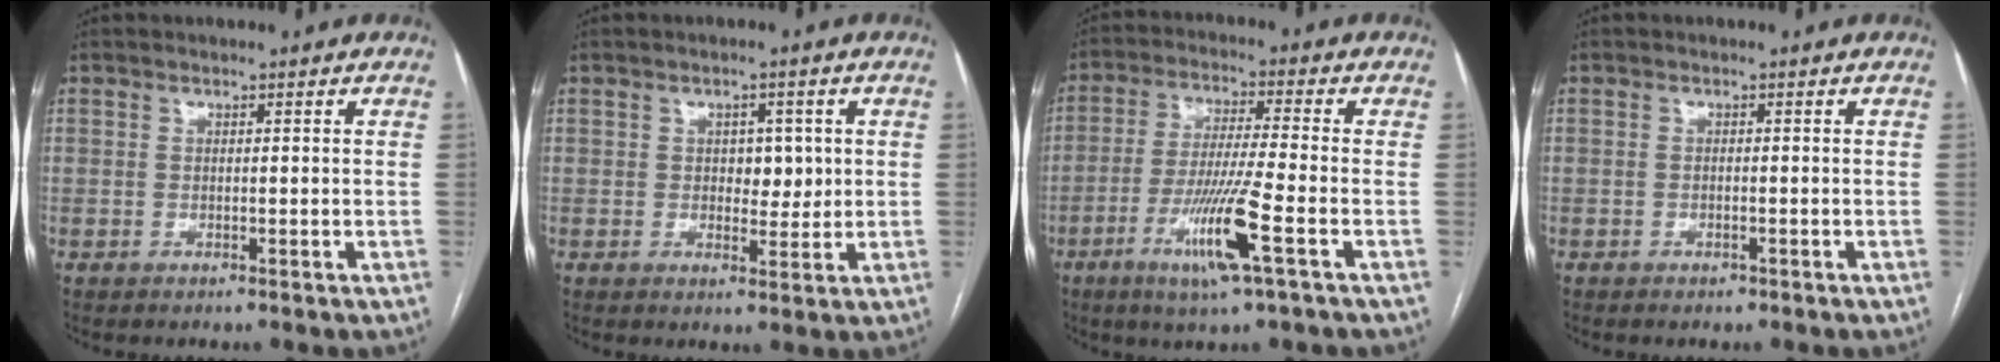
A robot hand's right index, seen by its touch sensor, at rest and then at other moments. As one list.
[{"total": 3.8, "force": [0.7, 2.4, 2.9], "torque": [-0.031, 0.000, 0.010]}, {"total": 10.5, "force": [-4.3, -0.7, 9.6], "torque": [-0.188, -0.018, -0.080]}, {"total": 0.8, "force": [-0.6, 0.4, 0.4], "torque": [-0.008, -0.002, -0.007]}]